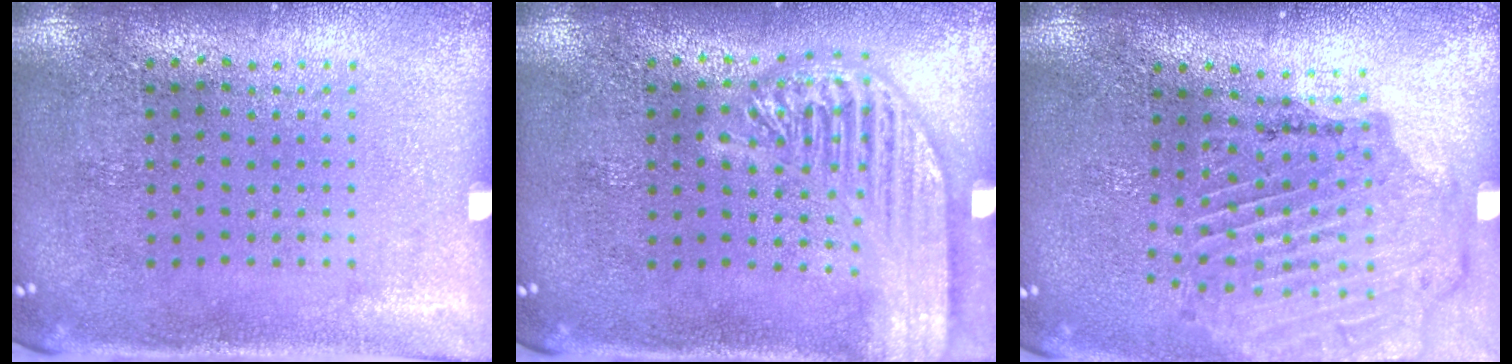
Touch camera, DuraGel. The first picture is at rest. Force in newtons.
{"total": 2.5, "press": 2.5, "slide": 0.2}
{"total": 1.7, "press": 1.7, "slide": 0.1}